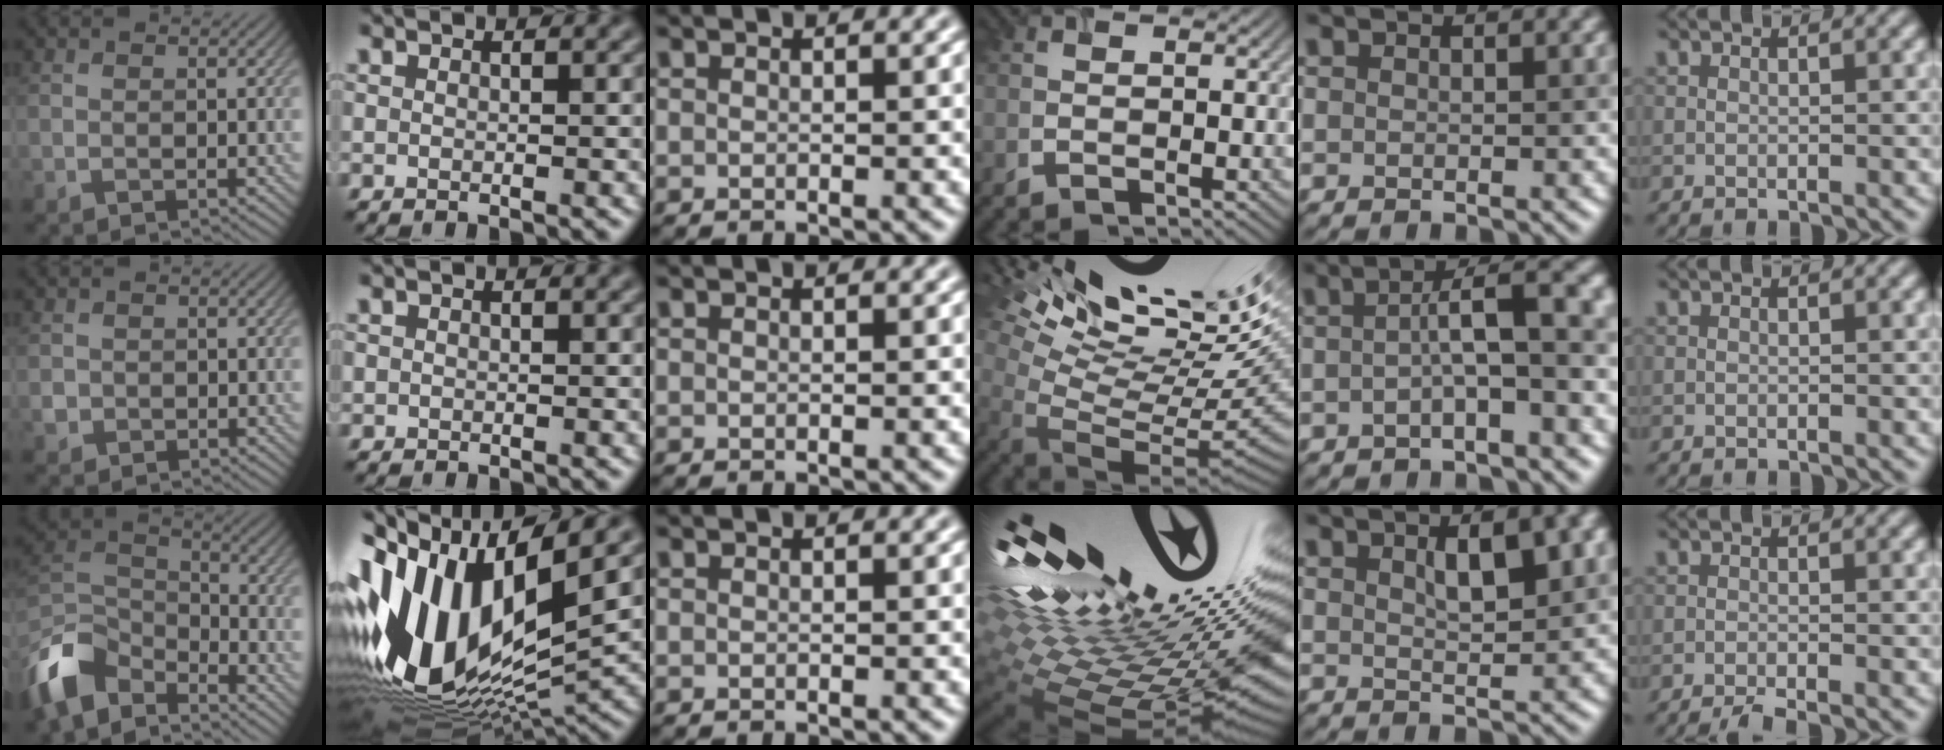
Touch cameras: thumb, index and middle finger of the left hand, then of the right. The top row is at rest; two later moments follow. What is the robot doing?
{"motion": "screw", "object": "timer"}